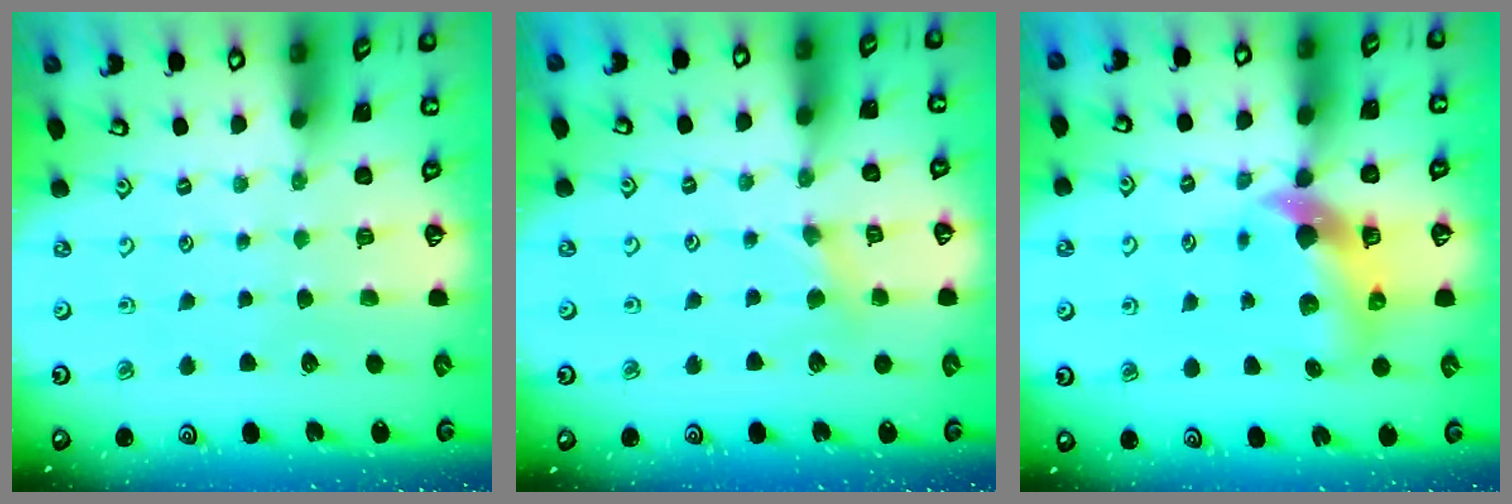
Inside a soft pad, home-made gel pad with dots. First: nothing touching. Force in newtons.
{"total": 2.5, "press": 2.5, "slide": 0.3}
{"total": 7.3, "press": 7.1, "slide": 1.3}